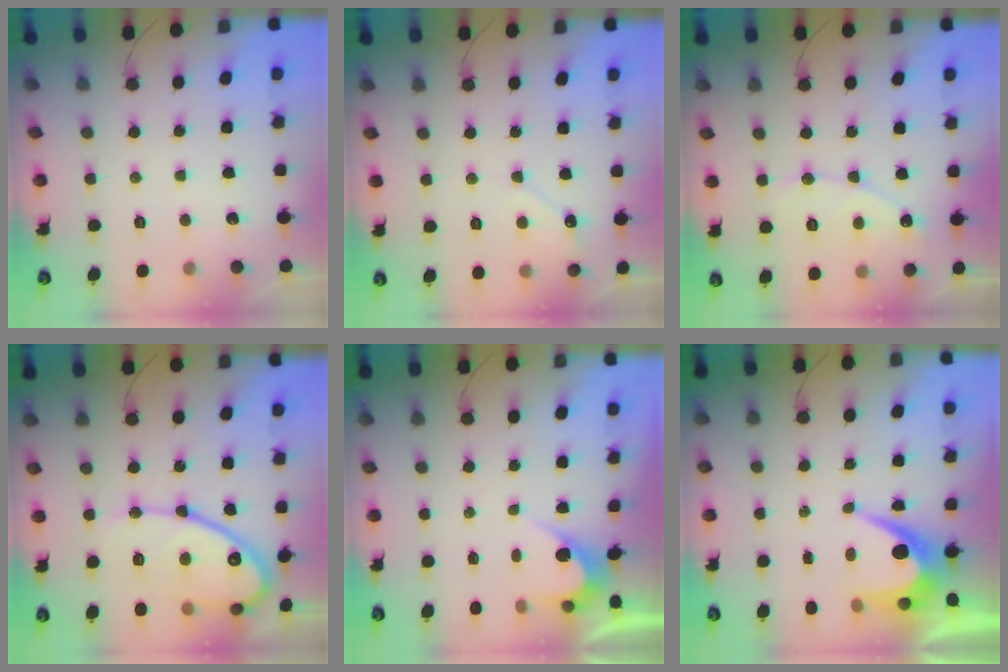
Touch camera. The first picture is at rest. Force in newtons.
{"total": 3.7, "press": 3.7, "slide": 0.4}
{"total": 6.4, "press": 6.4, "slide": 0.6}
{"total": 17.6, "press": 17.5, "slide": 1.3}
{"total": 2.4, "press": 2.4, "slide": 0.1}
{"total": 6.1, "press": 6.1, "slide": 0.5}